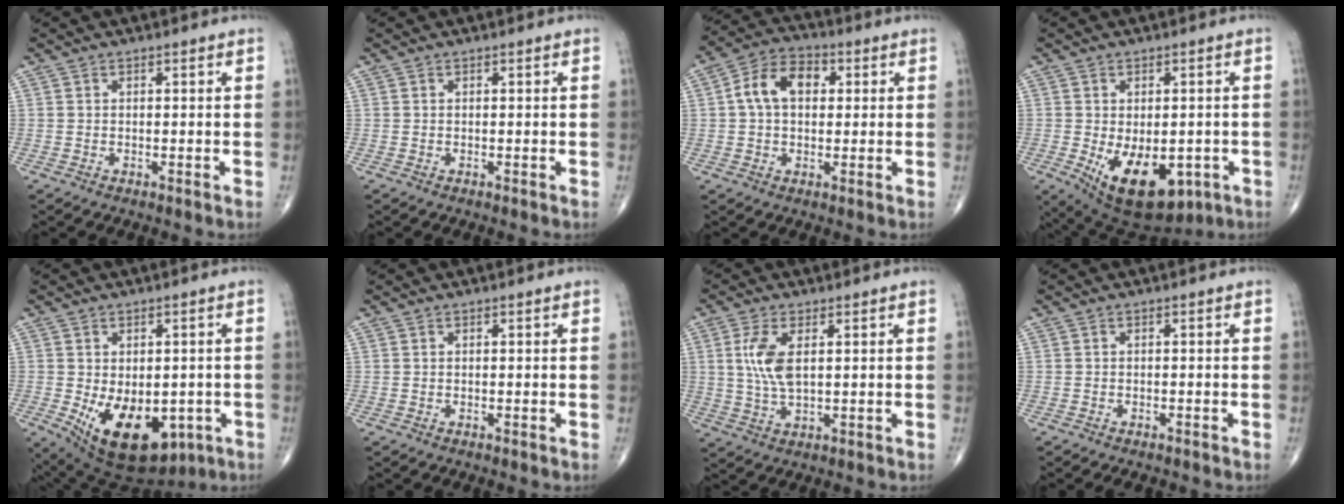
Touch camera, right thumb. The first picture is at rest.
{"total": 0.0}
{"total": 9.4, "force": [1.6, 6.3, 6.8], "torque": [-0.109, 0.023, 0.020]}
{"total": 14.9, "force": [-4.8, 8.4, 11.3], "torque": [-0.160, -0.010, -0.049]}
{"total": 16.2, "force": [-4.8, 9.9, 11.9], "torque": [-0.171, -0.011, -0.047]}
{"total": 0.0}
{"total": 7.0, "force": [1.5, 3.1, 6.1], "torque": [-0.137, -0.005, 0.035]}
{"total": 2.2, "force": [-1.9, 0.7, 0.9], "torque": [-0.014, 0.006, -0.021]}